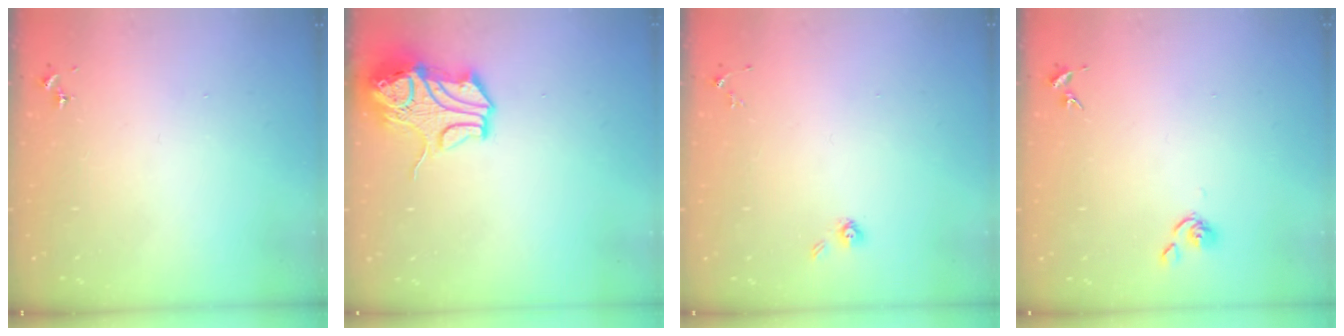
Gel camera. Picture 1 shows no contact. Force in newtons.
{"total": 13.5, "press": 13.4, "slide": 2.1}
{"total": 3.7, "press": 3.3, "slide": 1.8}
{"total": 3.9, "press": 3.8, "slide": 0.8}